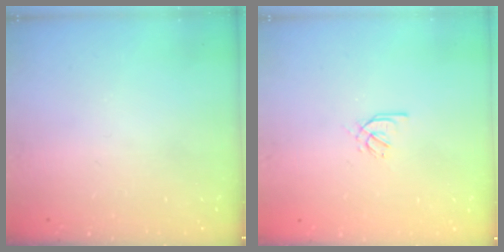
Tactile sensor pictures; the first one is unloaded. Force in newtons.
{"total": 2.1, "press": 2.0, "slide": 0.7}